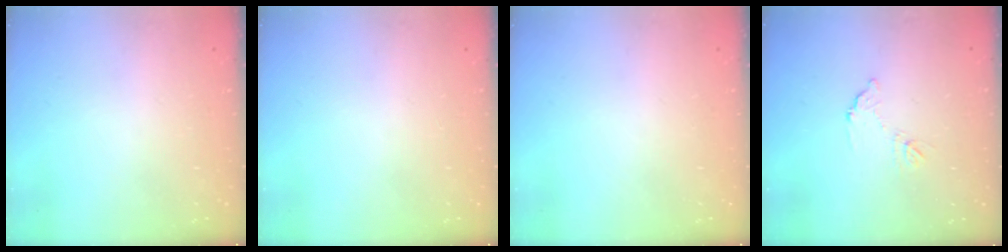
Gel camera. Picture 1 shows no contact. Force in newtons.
{"total": 0.0}
{"total": 0.0}
{"total": 6.4, "press": 6.4, "slide": 0.3}